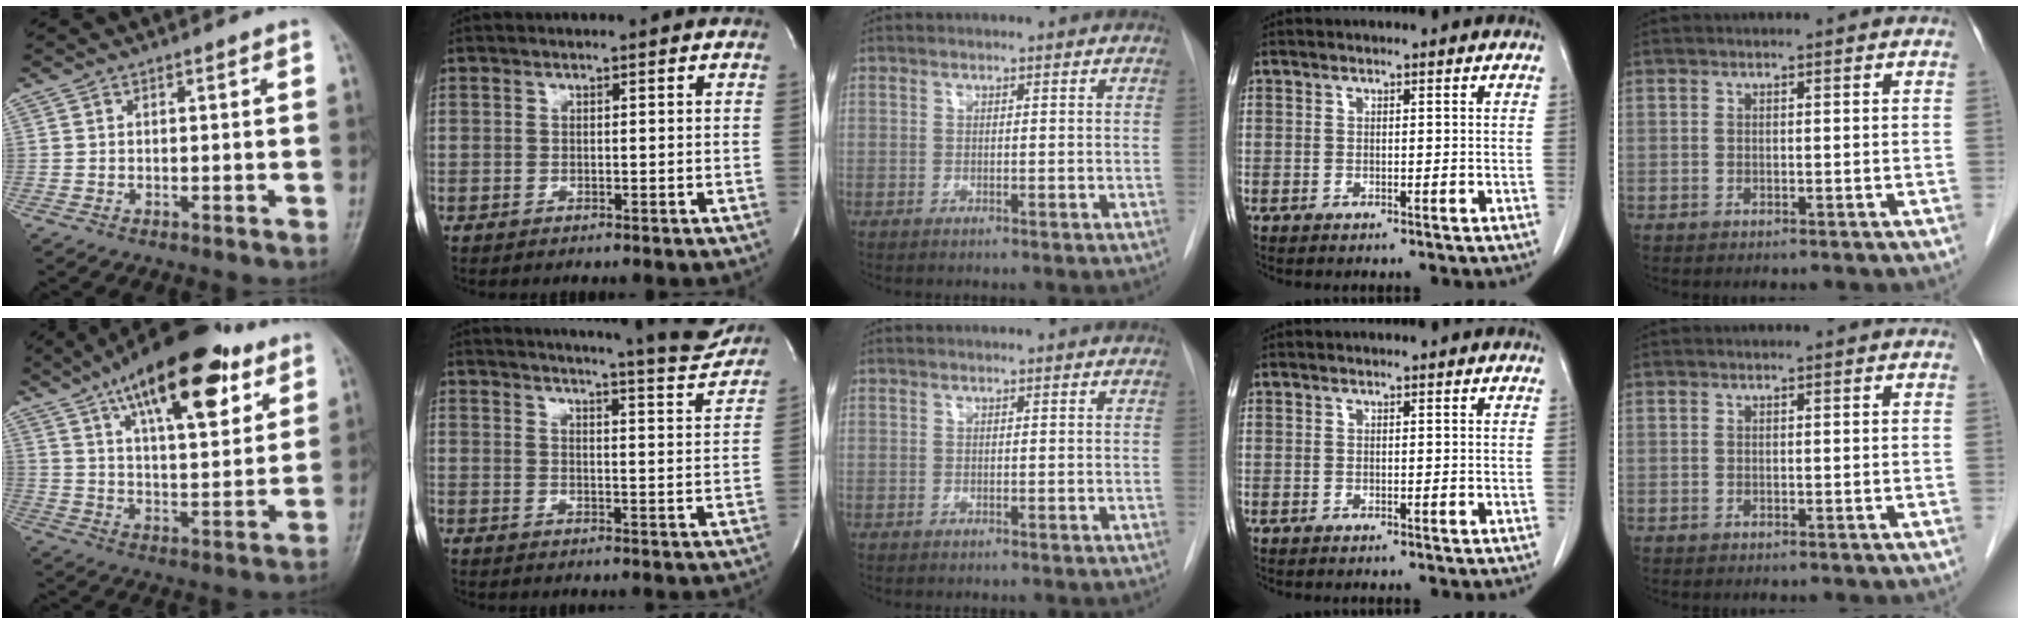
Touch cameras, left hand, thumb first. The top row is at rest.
{"thumb": {"total": 22.3, "force": [12.4, 8.6, 16.5], "torque": [-0.231, -0.031, 0.197]}, "index": {"total": 16.7, "force": [15.8, 0.9, 5.5], "torque": [-0.079, -0.058, 0.182]}}